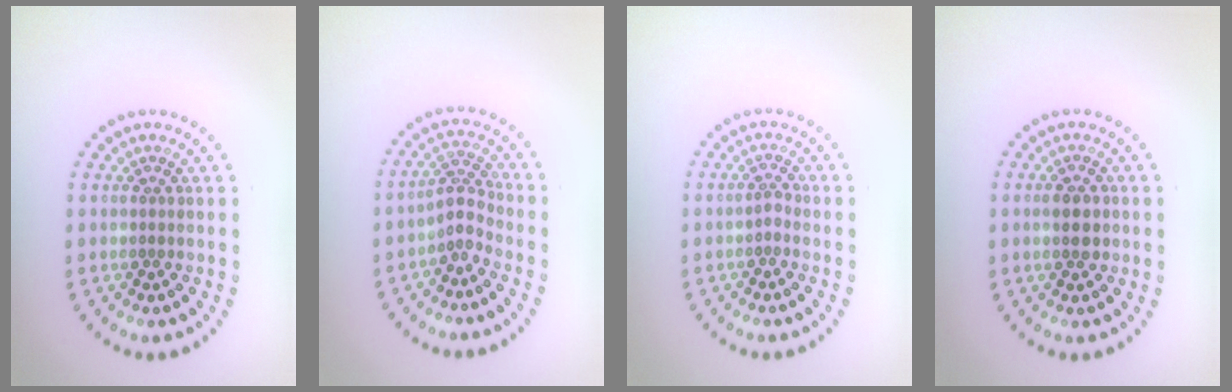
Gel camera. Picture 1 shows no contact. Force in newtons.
{"total": 2.3, "press": 1.5, "slide": 1.6}
{"total": 1.0, "press": 0.5, "slide": 0.8}
{"total": 1.9, "press": 1.9, "slide": 0.1}